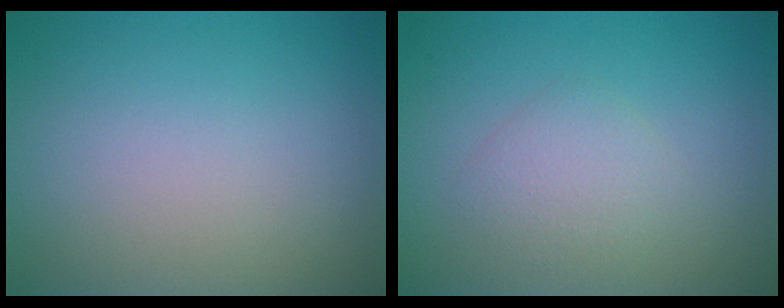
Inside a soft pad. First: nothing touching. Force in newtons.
{"total": 2.1, "press": 2.1, "slide": 0.1}